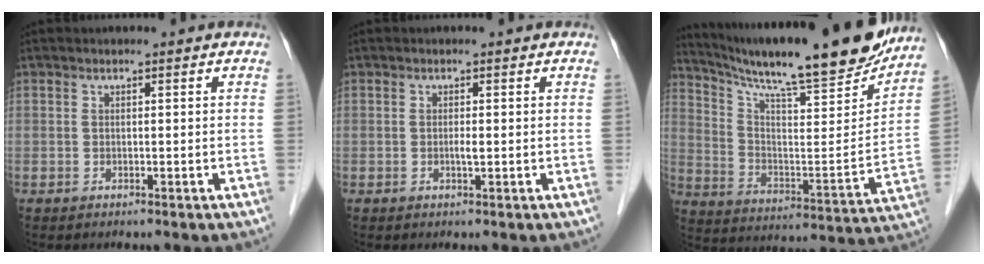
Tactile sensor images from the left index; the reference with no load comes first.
{"total": 0.9, "force": [-0.5, 0.0, 0.7], "torque": [-0.014, -0.007, -0.010]}
{"total": 24.6, "force": [21.3, 1.7, 12.2], "torque": [-0.208, -0.054, 0.312]}